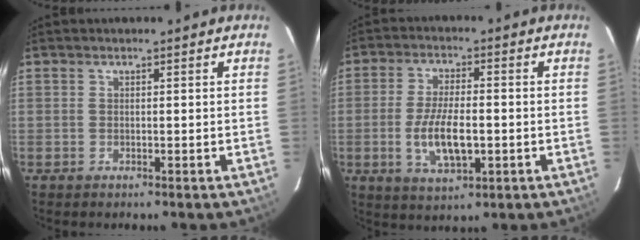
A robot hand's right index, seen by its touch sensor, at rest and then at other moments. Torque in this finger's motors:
{"motor_torque": [0.21, 0.05, 0.30, 0.10]}